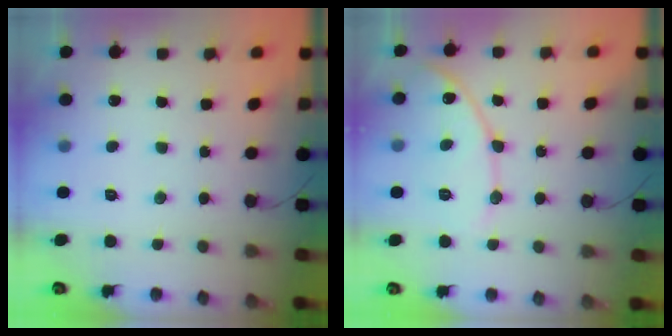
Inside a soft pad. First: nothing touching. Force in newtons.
{"total": 12.2, "press": 12.1, "slide": 1.3}